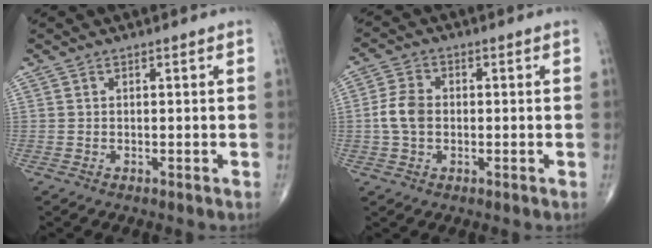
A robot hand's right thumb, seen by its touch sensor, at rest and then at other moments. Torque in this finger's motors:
{"motor_torque": [0.23, 1.22, 0.57, 0.02, 0.05]}